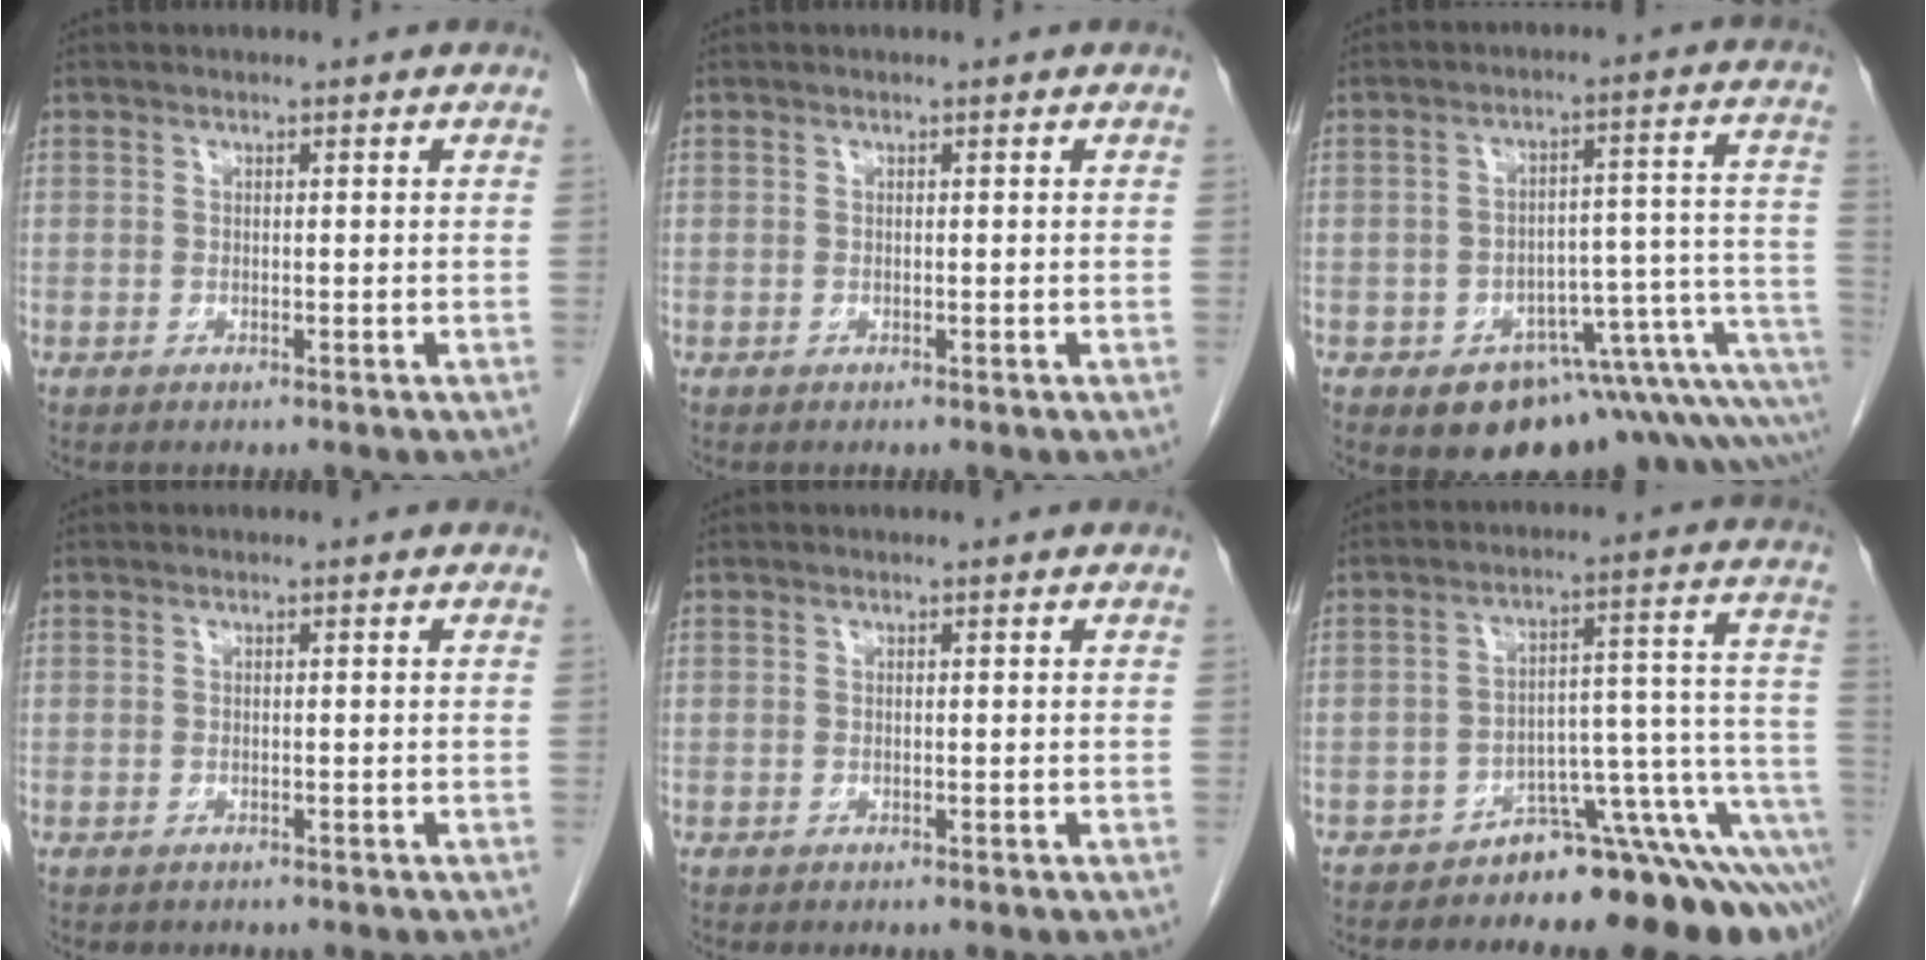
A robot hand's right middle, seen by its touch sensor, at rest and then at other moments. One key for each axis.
{"total": 0.0}
{"total": 16.4, "fx": -8.6, "fy": 6.8, "fz": 12.2, "tx": -0.066, "ty": 0.068, "tz": -0.099}
{"total": 0.7, "fx": -0.5, "fy": 0.5, "fz": 0.0, "tx": -0.009, "ty": 0.002, "tz": -0.007}
{"total": 0.0}
{"total": 12.0, "fx": -9.3, "fy": 1.9, "fz": 7.4, "tx": -0.046, "ty": 0.070, "tz": -0.133}